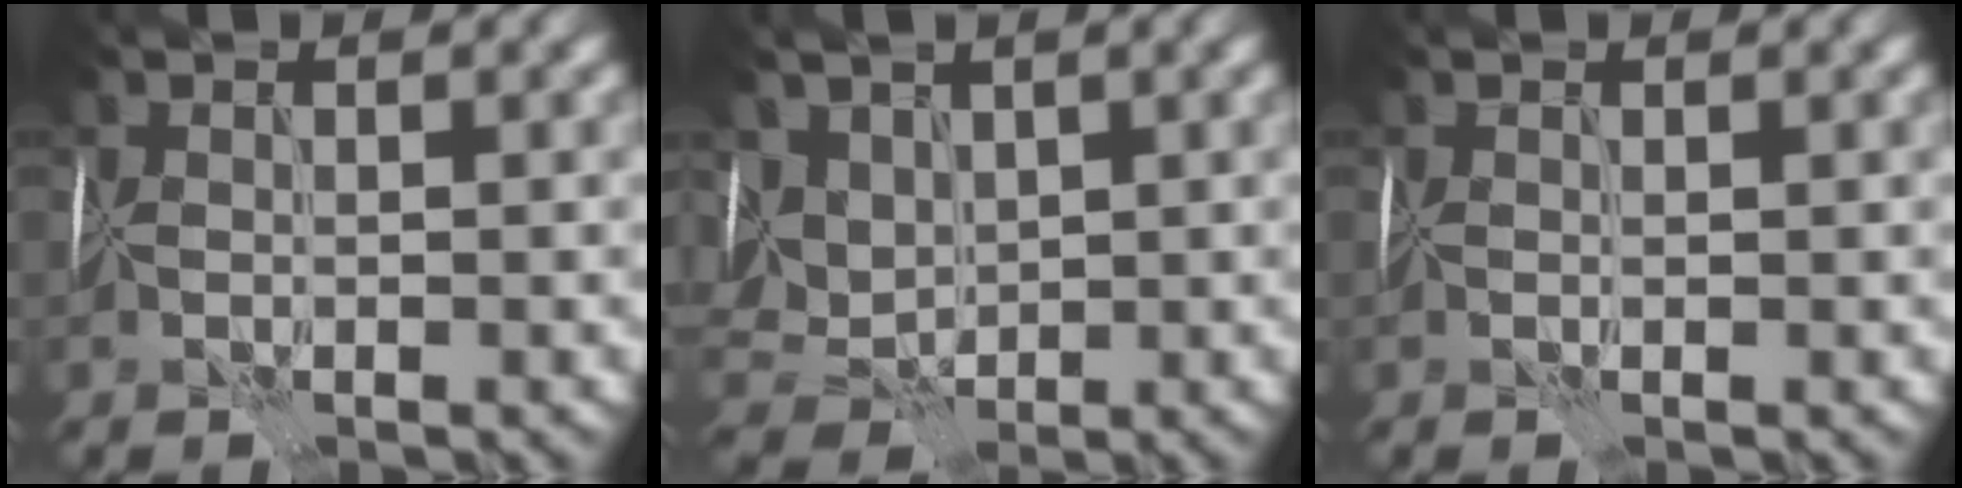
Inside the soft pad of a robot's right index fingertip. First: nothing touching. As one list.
[{"total": 4.1, "force": [1.9, 3.3, 1.7], "torque": [-0.052, 0.009, 0.047]}, {"total": 0.6, "force": [0.4, 0.1, 0.5], "torque": [-0.004, 0.003, 0.004]}]